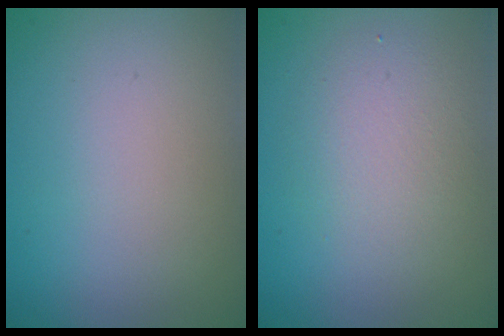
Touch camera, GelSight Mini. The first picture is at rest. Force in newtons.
{"total": 2.9, "press": 2.9, "slide": 0.2}